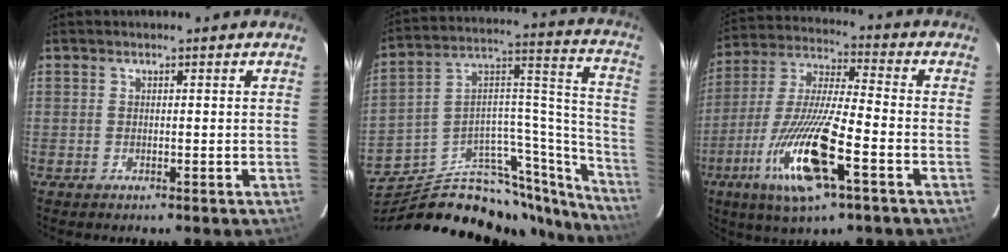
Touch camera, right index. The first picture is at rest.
{"total": 33.6, "force": [-30.0, 9.0, 12.3], "torque": [-0.132, 0.026, -0.416]}
{"total": 16.6, "force": [-6.8, 2.0, 15.0], "torque": [-0.310, -0.022, -0.124]}